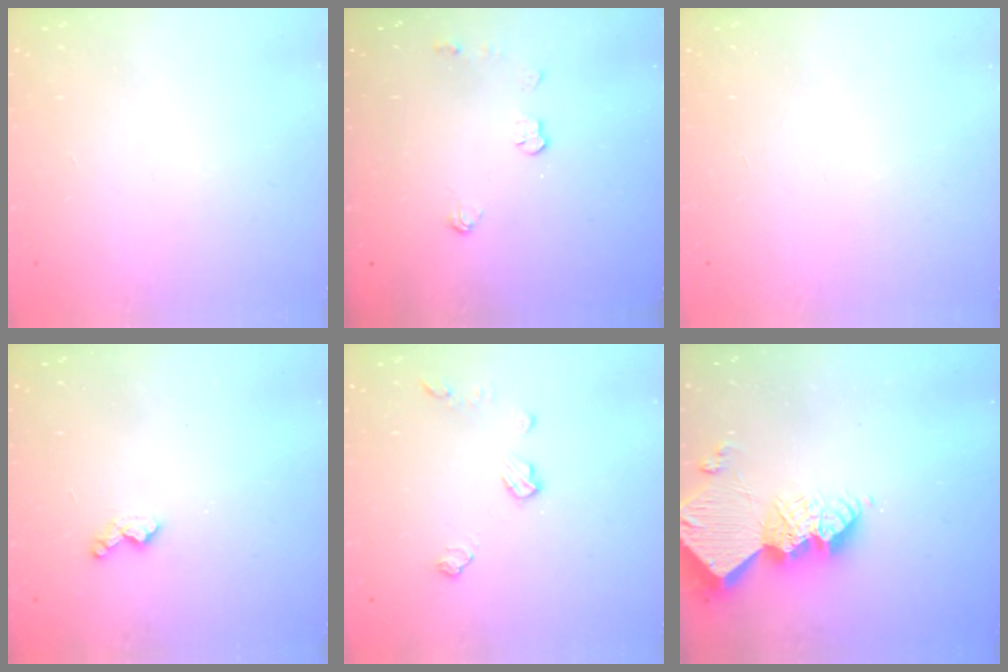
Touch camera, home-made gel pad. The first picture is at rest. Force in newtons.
{"total": 4.4, "press": 4.3, "slide": 0.5}
{"total": 0.0}
{"total": 5.9, "press": 5.9, "slide": 0.6}
{"total": 7.4, "press": 7.4, "slide": 0.5}
{"total": 16.7, "press": 16.6, "slide": 1.4}